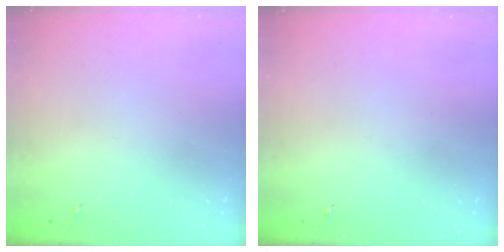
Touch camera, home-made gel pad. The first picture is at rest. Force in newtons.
{"total": 0.0}